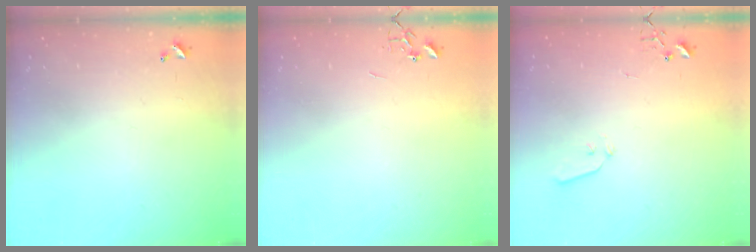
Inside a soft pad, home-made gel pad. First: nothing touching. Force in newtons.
{"total": 0.0}
{"total": 4.4, "press": 4.4, "slide": 0.7}